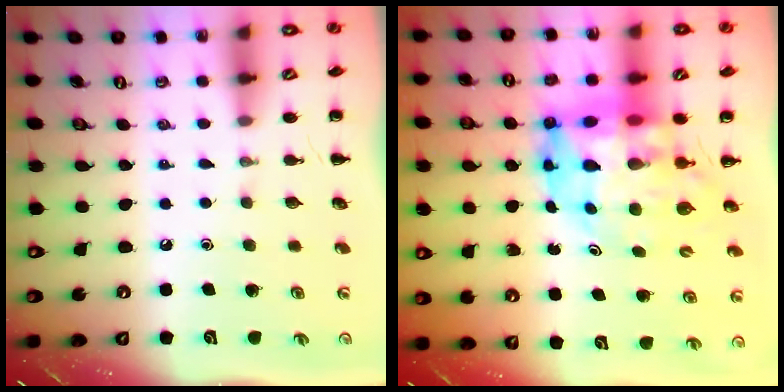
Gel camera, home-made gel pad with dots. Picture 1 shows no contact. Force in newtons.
{"total": 13.0, "press": 12.5, "slide": 3.5}